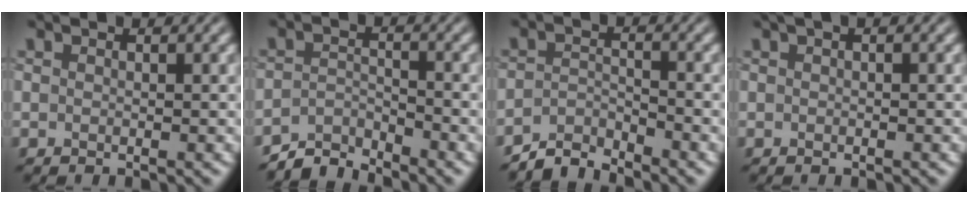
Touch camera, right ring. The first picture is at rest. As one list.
[{"total": 3.2, "force": [-3.2, 0.3, 0.3], "torque": [-0.006, 0.007, -0.068]}, {"total": 3.0, "force": [-2.9, 0.3, 0.4], "torque": [-0.008, 0.007, -0.065]}, {"total": 0.8, "force": [0.2, 0.3, 0.7], "torque": [-0.018, 0.003, 0.003]}]